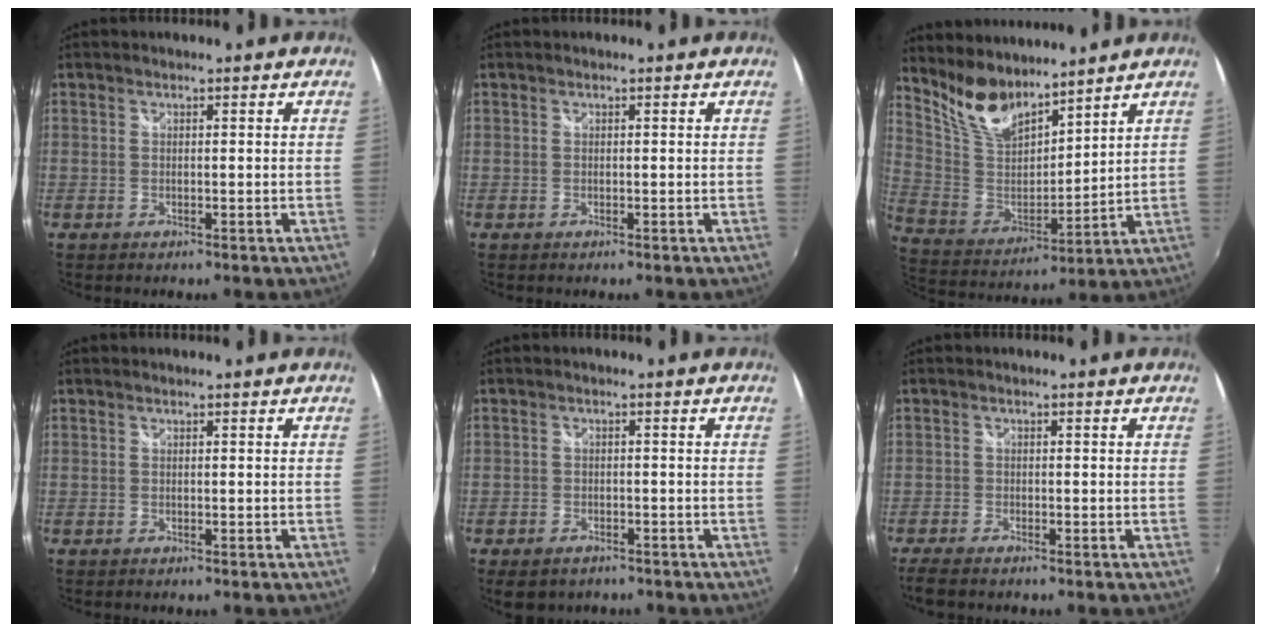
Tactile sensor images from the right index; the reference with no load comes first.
{"total": 0.0}
{"total": 12.0, "force": [10.0, 4.1, 5.4], "torque": [-0.115, -0.005, 0.205]}
{"total": 0.0}
{"total": 5.4, "force": [-3.8, 3.1, 2.2], "torque": [-0.060, -0.016, -0.057]}
{"total": 4.4, "force": [-3.6, 1.0, 2.2], "torque": [-0.055, -0.022, -0.069]}